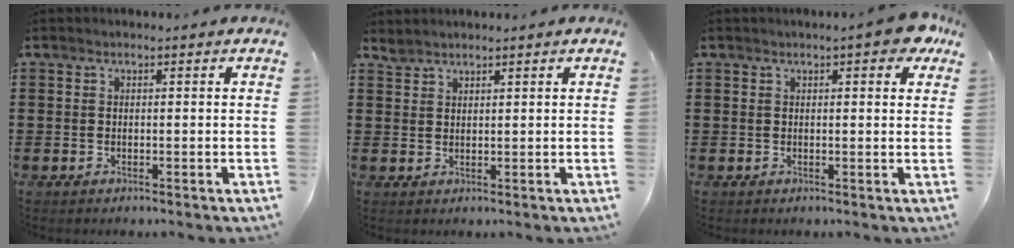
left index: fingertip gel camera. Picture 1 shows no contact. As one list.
[{"total": 1.6, "force": [1.6, 0.3, 0.1], "torque": [-0.005, -0.001, 0.032]}, {"total": 3.3, "force": [1.9, 0.6, 2.6], "torque": [-0.040, 0.001, 0.030]}]